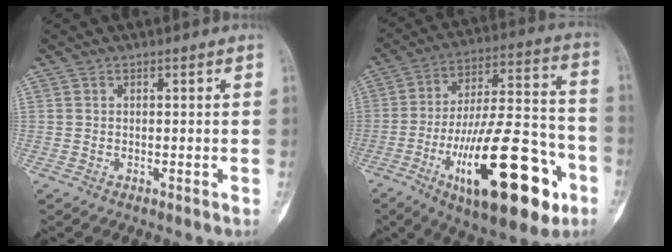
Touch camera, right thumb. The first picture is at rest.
{"total": 28.0, "force": [-11.6, 9.8, 23.5], "torque": [-0.366, 0.052, -0.173]}